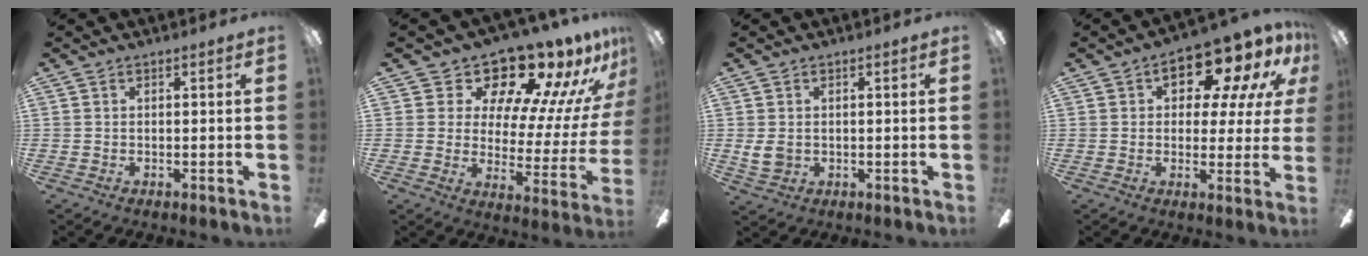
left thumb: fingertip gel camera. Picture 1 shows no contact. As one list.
[{"total": 16.2, "force": [13.8, 5.5, 6.3], "torque": [-0.106, -0.122, 0.230]}, {"total": 3.9, "force": [0.6, 3.2, 2.2], "torque": [-0.046, -0.004, 0.009]}, {"total": 13.2, "force": [8.4, 6.2, 8.1], "torque": [-0.113, -0.053, 0.141]}]